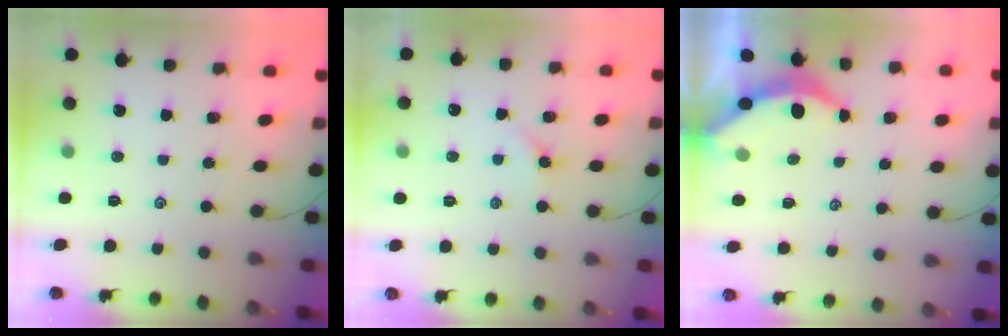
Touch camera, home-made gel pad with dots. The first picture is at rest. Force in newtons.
{"total": 2.8, "press": 2.8, "slide": 0.4}
{"total": 3.8, "press": 3.7, "slide": 0.4}